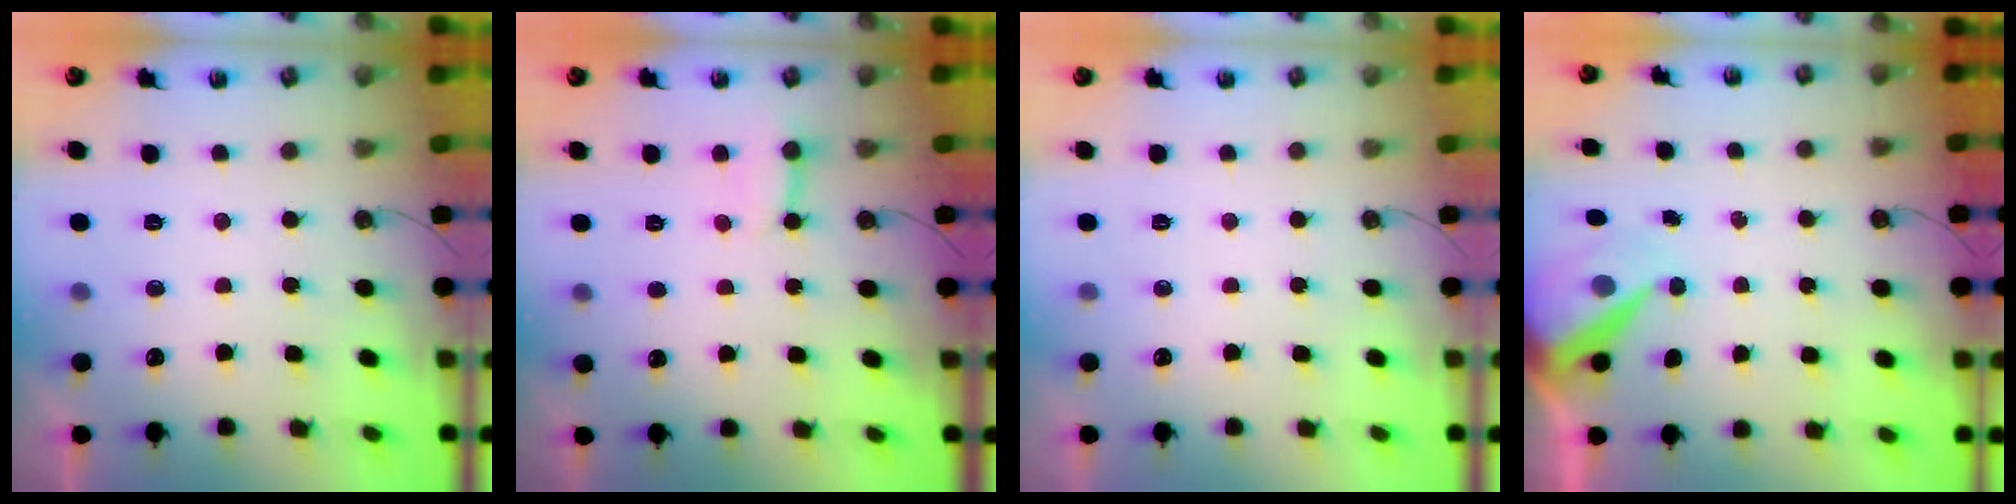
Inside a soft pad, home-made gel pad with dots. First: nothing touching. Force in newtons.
{"total": 3.6, "press": 3.6, "slide": 0.4}
{"total": 0.0}
{"total": 8.6, "press": 8.5, "slide": 1.1}